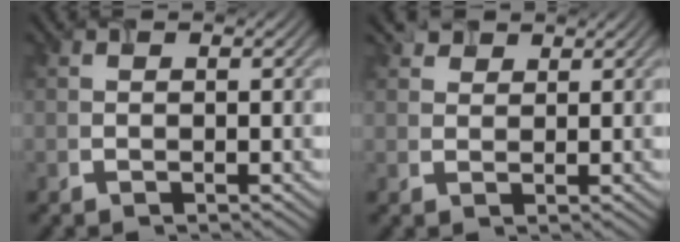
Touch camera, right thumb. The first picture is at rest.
{"total": 3.2, "force": [2.3, 1.8, 1.3], "torque": [-0.030, 0.012, 0.052]}